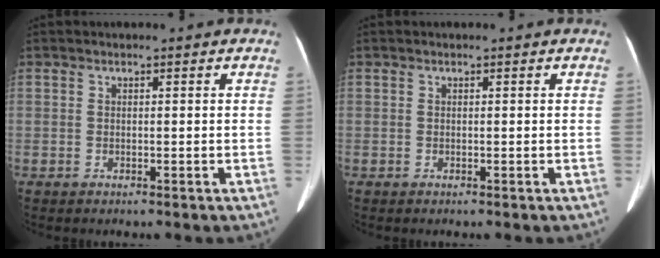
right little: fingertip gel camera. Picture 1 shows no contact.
{"total": 0.0}